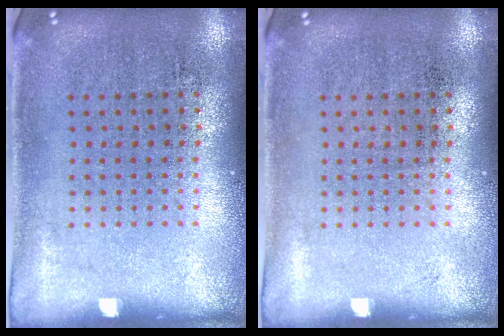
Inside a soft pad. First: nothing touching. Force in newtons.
{"total": 0.0}